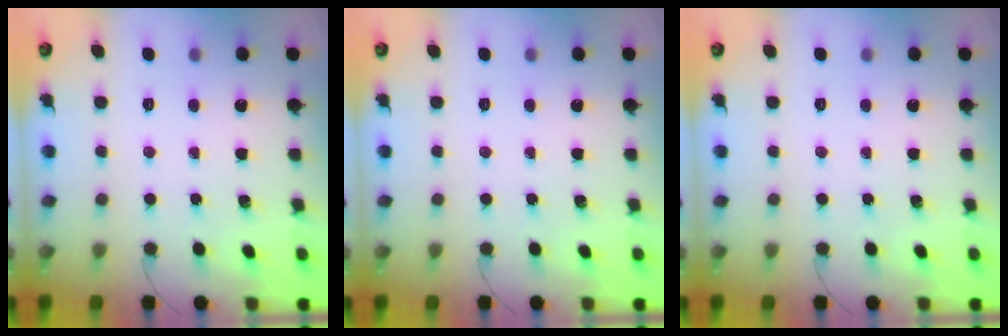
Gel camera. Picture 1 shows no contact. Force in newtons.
{"total": 0.0}
{"total": 0.0}